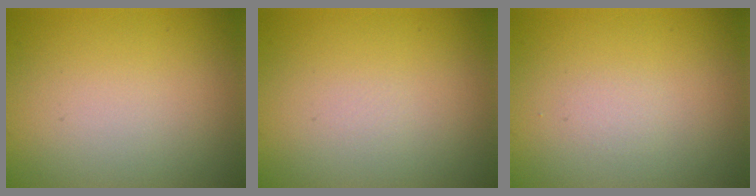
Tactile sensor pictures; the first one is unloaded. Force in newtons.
{"total": 0.0}
{"total": 0.6, "press": 0.6, "slide": 0.0}